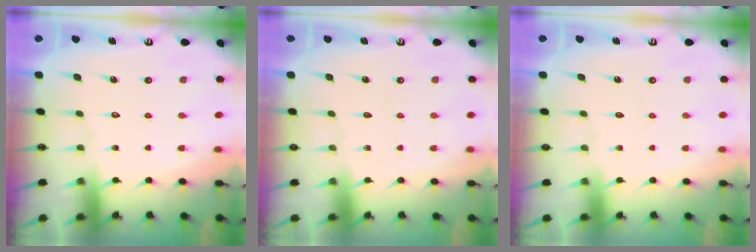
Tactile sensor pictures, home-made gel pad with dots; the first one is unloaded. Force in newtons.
{"total": 0.0}
{"total": 0.0}